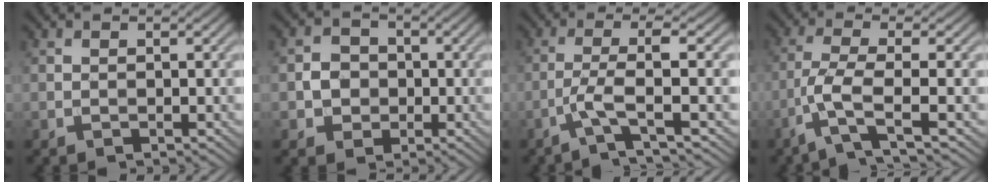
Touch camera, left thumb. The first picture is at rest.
{"total": 3.6, "force": [-0.6, 3.2, 1.4], "torque": [-0.022, -0.002, -0.021]}
{"total": 4.0, "force": [-1.6, 0.1, 3.7], "torque": [-0.068, 0.013, -0.052]}
{"total": 5.1, "force": [-2.3, 0.7, 4.5], "torque": [-0.091, 0.004, -0.065]}